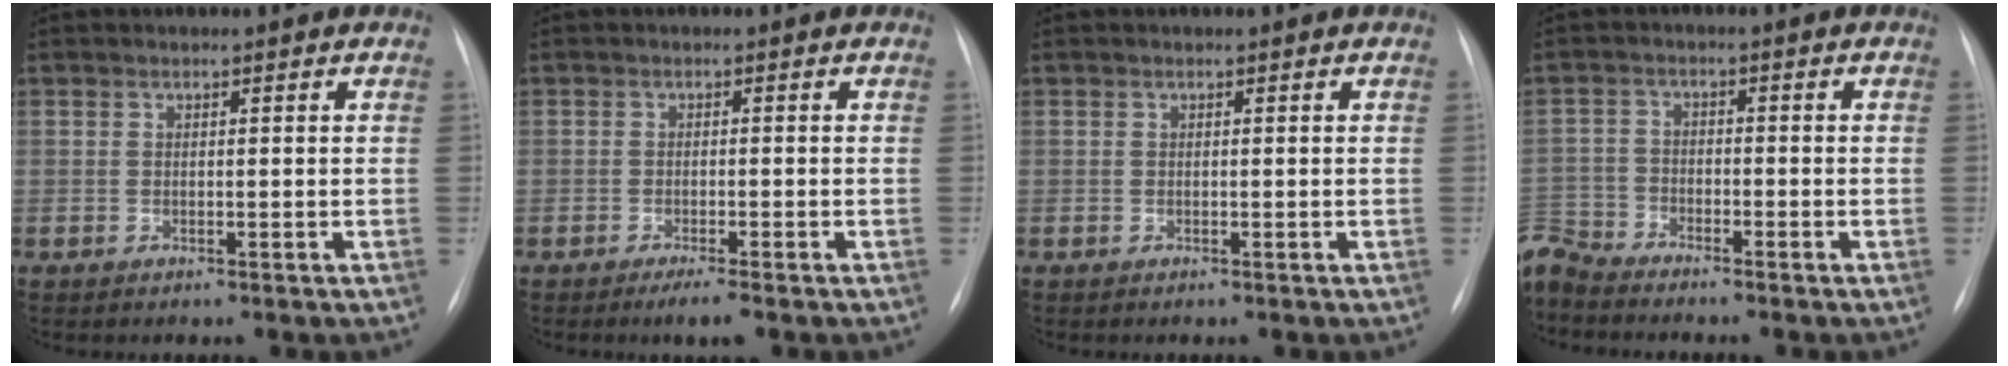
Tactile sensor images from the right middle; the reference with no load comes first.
{"total": 2.6, "force": [-1.8, 0.2, 1.8], "torque": [-0.030, -0.005, -0.030]}
{"total": 0.0}
{"total": 6.5, "force": [-6.4, 0.9, 0.5], "torque": [-0.014, -0.005, -0.129]}